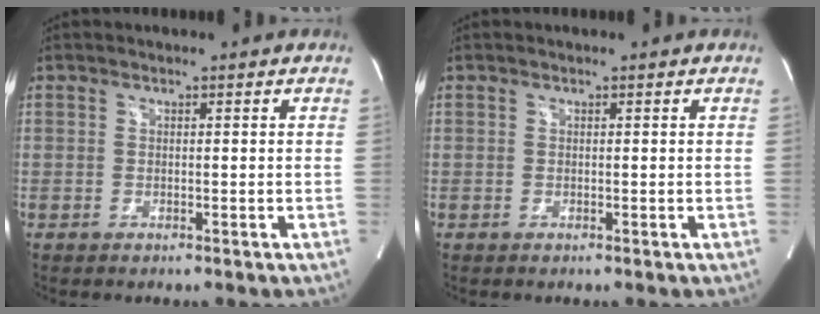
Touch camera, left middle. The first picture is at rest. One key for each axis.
{"total": 0.0}